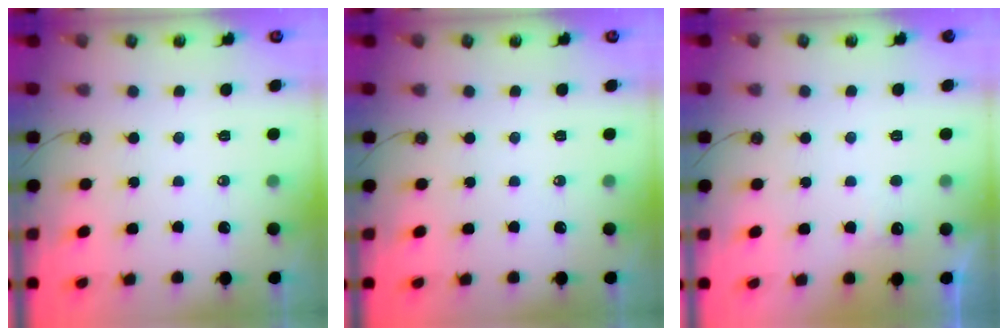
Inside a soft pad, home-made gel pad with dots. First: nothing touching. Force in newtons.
{"total": 0.0}
{"total": 5.0, "press": 4.8, "slide": 1.2}